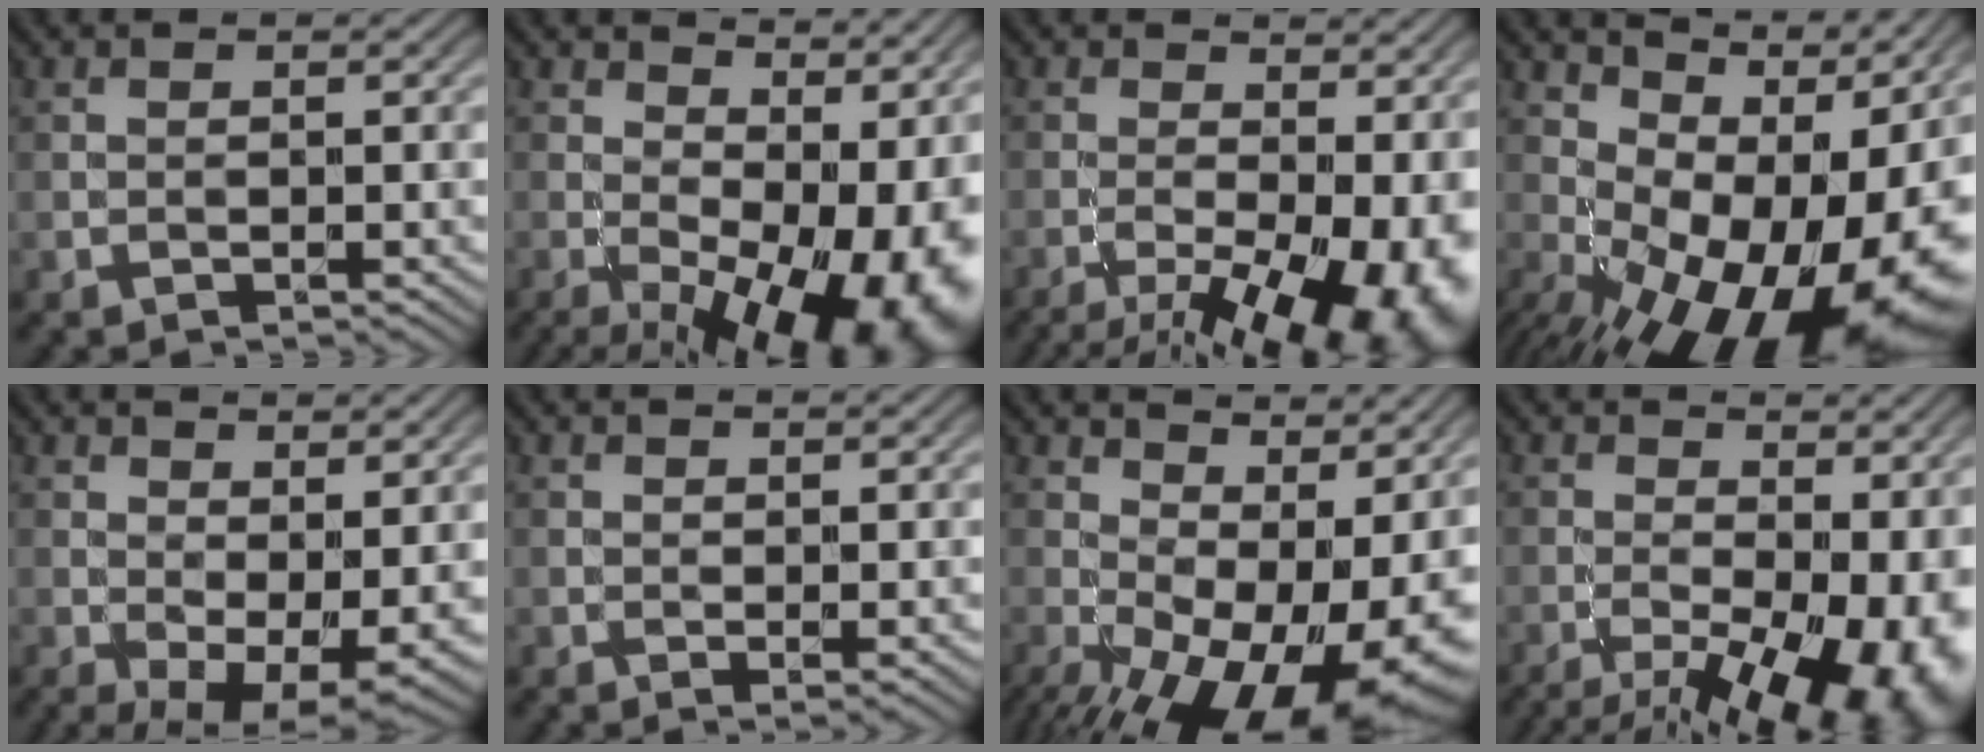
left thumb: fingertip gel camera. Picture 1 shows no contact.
{"total": 18.1, "force": [-0.9, 9.3, 15.5], "torque": [-0.175, -0.010, 0.026]}
{"total": 16.2, "force": [-6.3, 6.9, 13.2], "torque": [-0.195, -0.022, -0.070]}
{"total": 17.8, "force": [-0.6, 10.2, 14.6], "torque": [-0.138, 0.011, 0.020]}
{"total": 9.2, "force": [0.3, 4.7, 7.9], "torque": [-0.128, -0.015, 0.024]}
{"total": 1.8, "force": [0.8, 0.7, 1.4], "torque": [-0.032, -0.006, 0.020]}
{"total": 16.6, "force": [-1.4, 8.5, 14.2], "torque": [-0.202, -0.016, 0.008]}
{"total": 16.7, "force": [-5.6, 7.5, 13.8], "torque": [-0.195, -0.020, -0.055]}